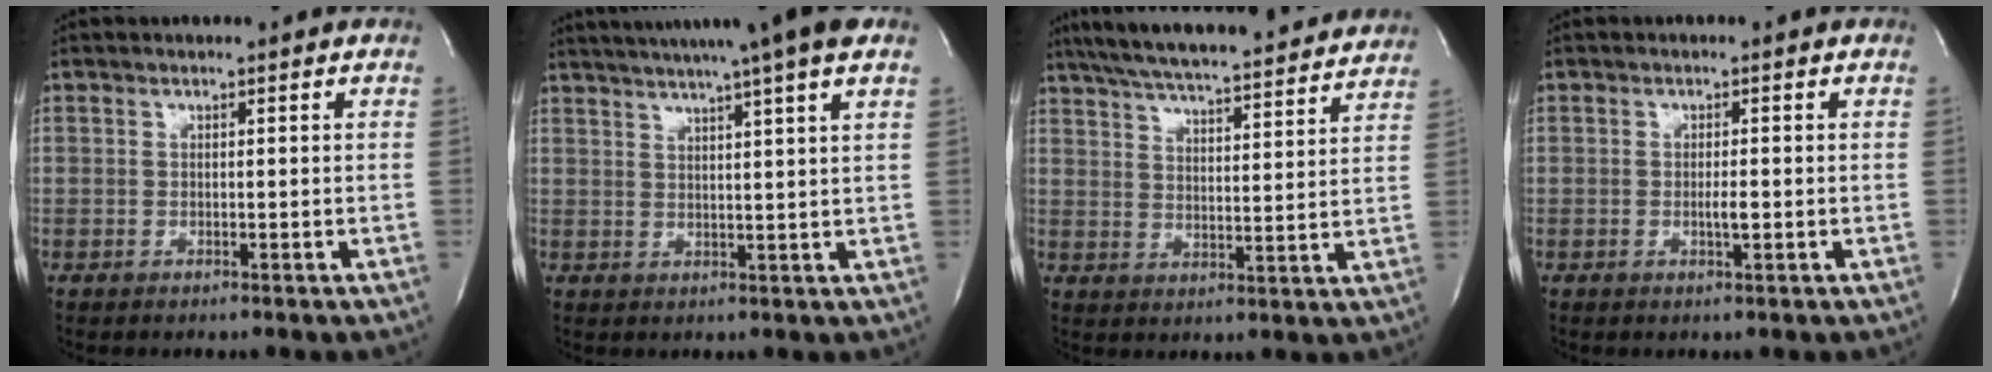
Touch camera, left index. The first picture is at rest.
{"total": 15.5, "force": [12.2, -0.9, 9.5], "torque": [-0.160, 0.014, 0.157]}
{"total": 24.4, "force": [22.0, 2.8, 10.3], "torque": [-0.175, 0.005, 0.295]}
{"total": 1.5, "force": [-0.4, 0.2, 1.4], "torque": [-0.028, -0.002, -0.008]}